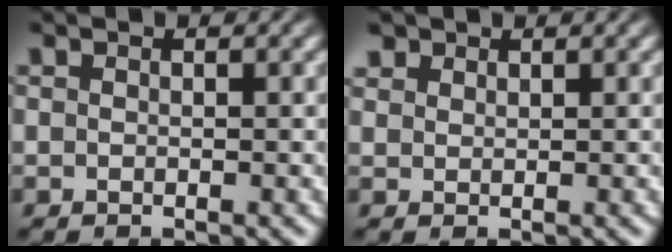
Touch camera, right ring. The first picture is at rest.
{"total": 1.6, "force": [1.4, 0.8, 0.3], "torque": [0.003, 0.007, 0.029]}